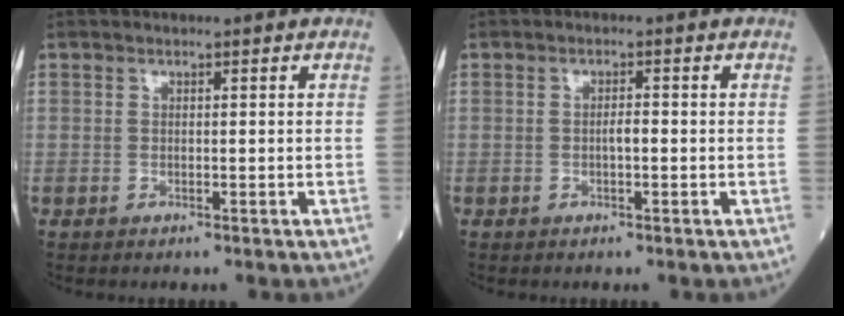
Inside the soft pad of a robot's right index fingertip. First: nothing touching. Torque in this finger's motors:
{"motor_torque": [0.36, 0.11, 0.14, 0.03]}